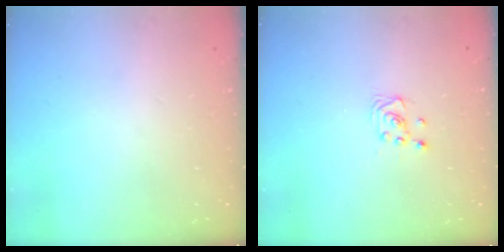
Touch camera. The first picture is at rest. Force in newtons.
{"total": 2.6, "press": 2.6, "slide": 0.3}